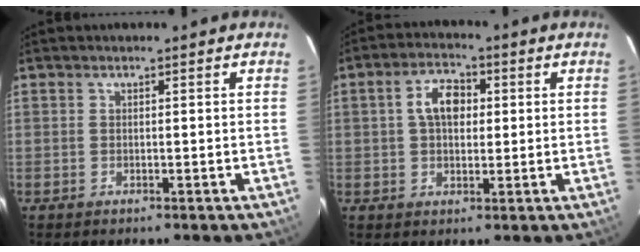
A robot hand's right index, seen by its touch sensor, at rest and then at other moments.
{"total": 6.3, "force": [1.1, 4.0, 4.8], "torque": [-0.085, 0.019, 0.021]}